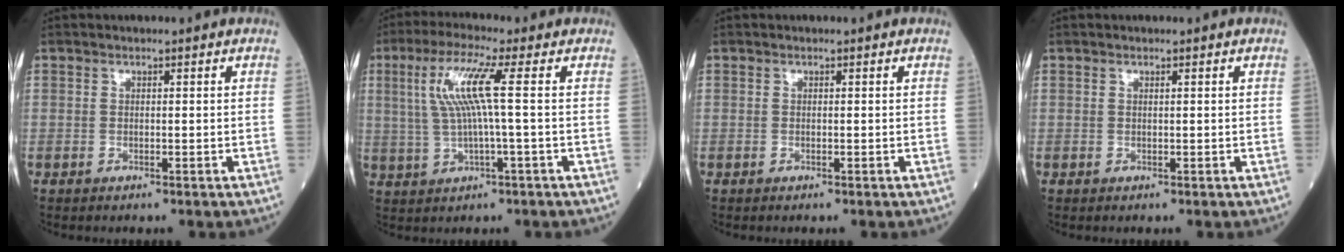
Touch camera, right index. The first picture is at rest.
{"total": 8.0, "force": [1.5, -0.6, 7.8], "torque": [-0.167, 0.014, 0.033]}
{"total": 0.0}
{"total": 0.0}